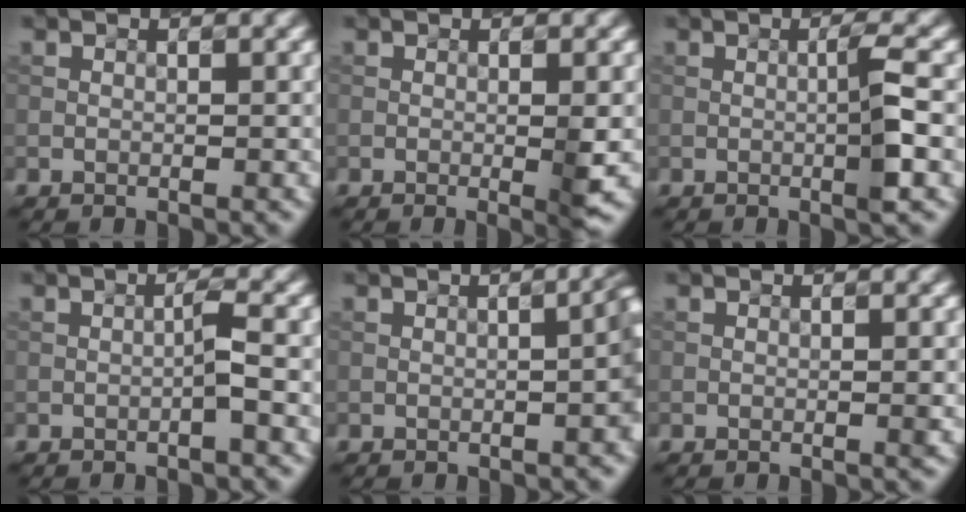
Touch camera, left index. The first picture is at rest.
{"total": 2.4, "force": [-0.4, 0.4, 2.3], "torque": [-0.036, -0.003, -0.007]}
{"total": 2.9, "force": [-0.3, 0.1, 2.8], "torque": [-0.046, 0.004, -0.011]}
{"total": 1.6, "force": [-0.4, 0.0, 1.6], "torque": [-0.026, 0.011, -0.013]}
{"total": 3.9, "force": [-0.2, 1.0, 3.7], "torque": [-0.036, 0.014, -0.001]}
{"total": 0.8, "force": [-0.2, 0.1, 0.8], "torque": [-0.010, 0.001, -0.003]}